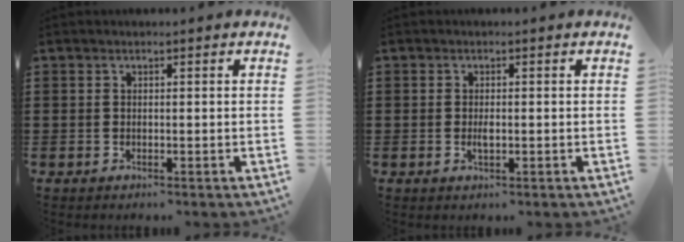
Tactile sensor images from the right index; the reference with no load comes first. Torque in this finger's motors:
{"motor_torque": [1.07, 1.07, 0.10, 0.00]}